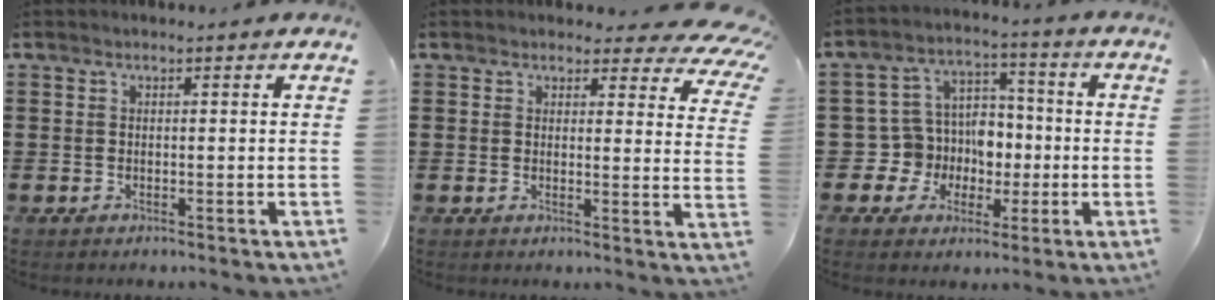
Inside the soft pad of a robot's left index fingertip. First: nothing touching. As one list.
[{"total": 4.1, "force": [3.5, 1.2, 1.9], "torque": [-0.035, -0.012, 0.060]}, {"total": 8.1, "force": [-0.6, 7.9, 1.6], "torque": [-0.073, 0.001, -0.003]}]